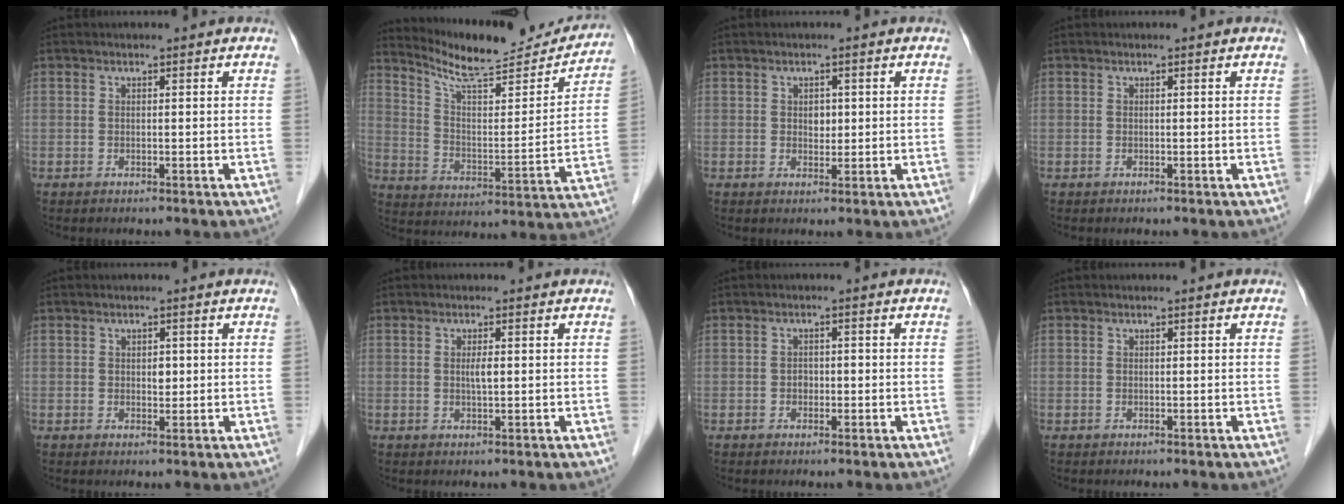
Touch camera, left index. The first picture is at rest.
{"total": 18.8, "force": [17.7, 2.3, 5.8], "torque": [-0.100, -0.034, 0.261]}
{"total": 1.8, "force": [0.4, 1.3, 1.1], "torque": [-0.015, -0.001, 0.006]}
{"total": 0.0}
{"total": 1.4, "force": [0.2, 0.9, 1.0], "torque": [-0.014, 0.000, 0.004]}
{"total": 1.4, "force": [0.2, 0.2, 1.4], "torque": [-0.027, 0.000, 0.003]}
{"total": 1.3, "force": [-0.4, 1.0, 0.7], "torque": [-0.009, 0.005, -0.006]}
{"total": 0.0}